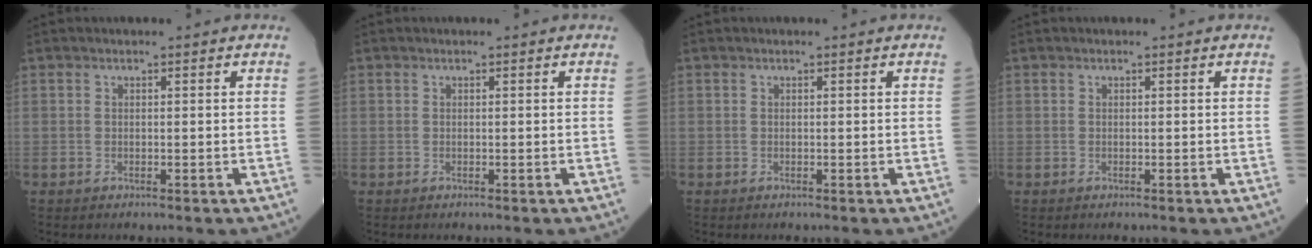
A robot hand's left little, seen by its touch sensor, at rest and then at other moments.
{"total": 0.0}
{"total": 0.0}
{"total": 0.0}